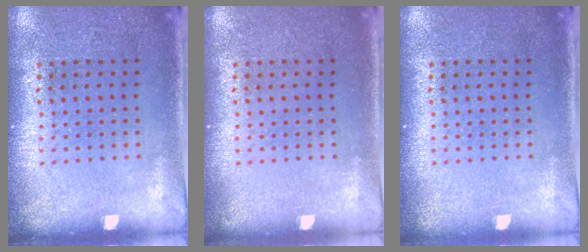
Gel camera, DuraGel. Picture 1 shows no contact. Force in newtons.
{"total": 0.0}
{"total": 0.0}